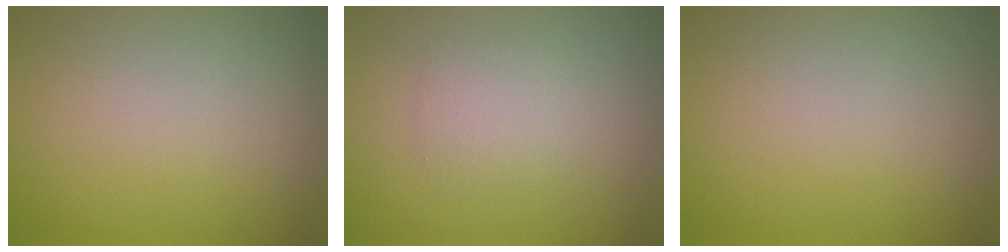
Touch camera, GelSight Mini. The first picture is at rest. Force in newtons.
{"total": 1.9, "press": 1.9, "slide": 0.1}
{"total": 0.0}